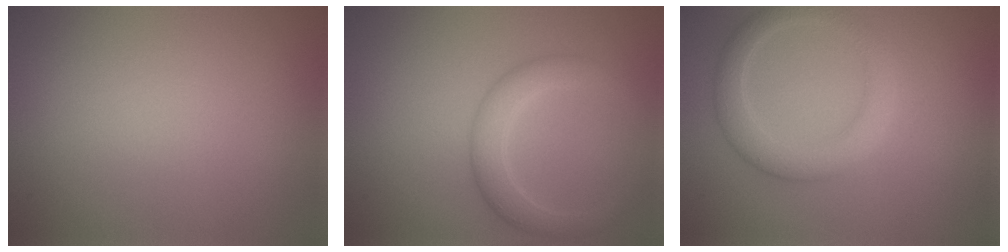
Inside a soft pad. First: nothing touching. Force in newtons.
{"total": 3.0, "press": 3.0, "slide": 0.2}
{"total": 3.4, "press": 3.4, "slide": 0.4}